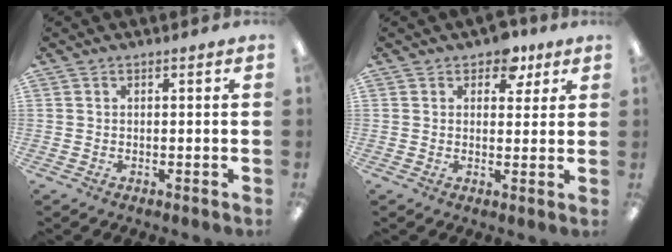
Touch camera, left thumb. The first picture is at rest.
{"total": 5.7, "force": [3.9, 3.5, 2.4], "torque": [-0.019, -0.015, 0.065]}